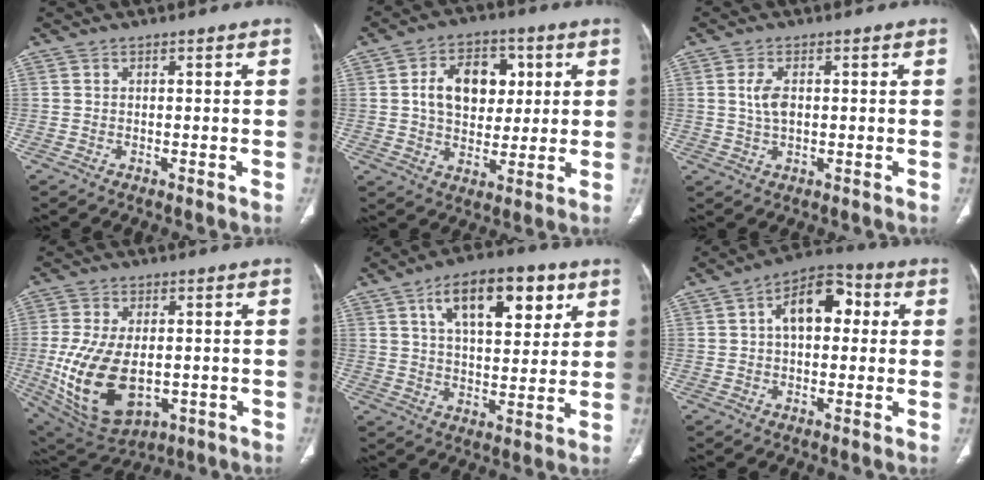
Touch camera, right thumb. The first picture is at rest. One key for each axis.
{"total": 12.8, "fx": 2.7, "fy": 8.8, "fz": 8.9, "tx": -0.103, "ty": 0.002, "tz": 0.045}
{"total": 3.8, "fx": 0.6, "fy": 2.0, "fz": 3.2, "tx": -0.064, "ty": -0.005, "tz": 0.012}
{"total": 17.5, "fx": -2.8, "fy": 10.2, "fz": 14.0, "tx": -0.268, "ty": -0.011, "tz": -0.021}
{"total": 16.3, "fx": 7.3, "fy": 7.6, "fz": 12.4, "tx": -0.151, "ty": -0.019, "tz": 0.115}
{"total": 11.0, "fx": 2.1, "fy": 6.4, "fz": 8.6, "tx": -0.112, "ty": 0.028, "tz": 0.023}